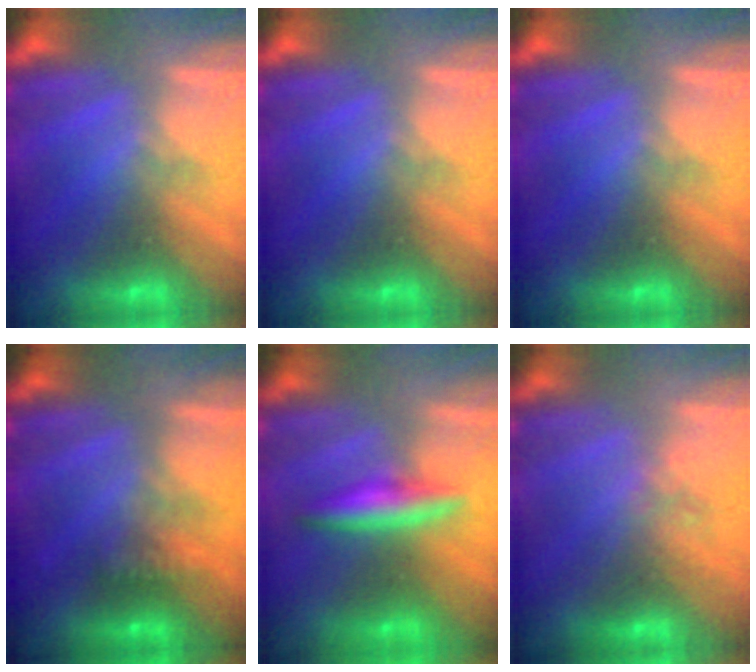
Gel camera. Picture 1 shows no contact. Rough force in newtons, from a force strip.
{"total": 0.0}
{"total": 0.0}
{"total": 3.0}
{"total": 2.6}
{"total": 3.9}